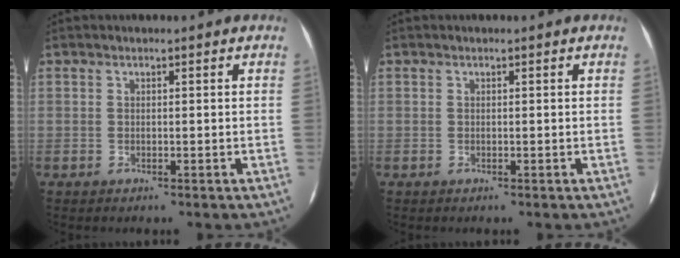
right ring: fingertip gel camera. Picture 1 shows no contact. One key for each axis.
{"total": 0.0}